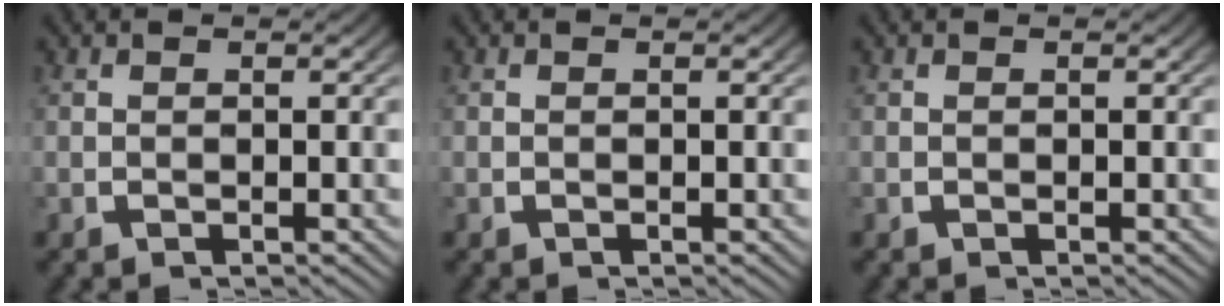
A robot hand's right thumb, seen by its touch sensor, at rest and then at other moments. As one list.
[{"total": 0.0}, {"total": 0.0}]